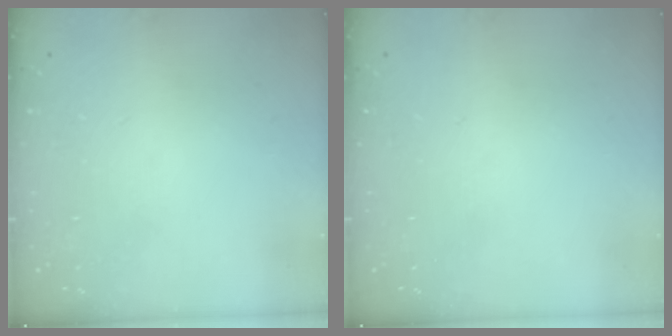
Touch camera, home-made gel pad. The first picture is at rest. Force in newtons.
{"total": 0.0}